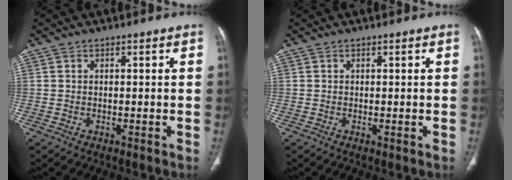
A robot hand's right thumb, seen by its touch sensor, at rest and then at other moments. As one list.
[{"total": 0.0}]